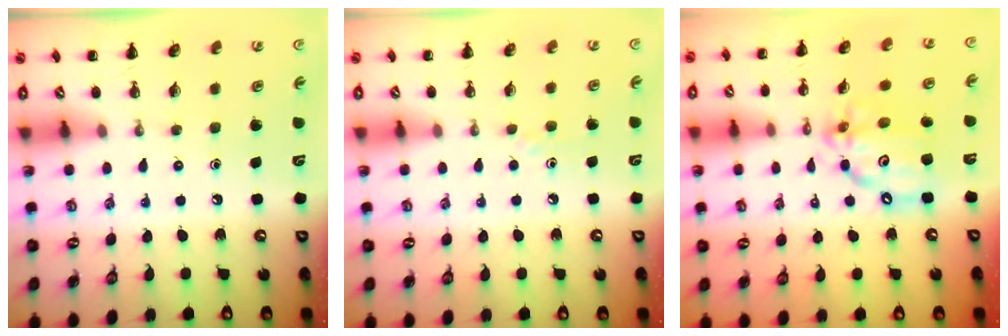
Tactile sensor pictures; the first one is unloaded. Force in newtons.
{"total": 3.0, "press": 2.7, "slide": 1.2}
{"total": 13.4, "press": 12.8, "slide": 3.9}